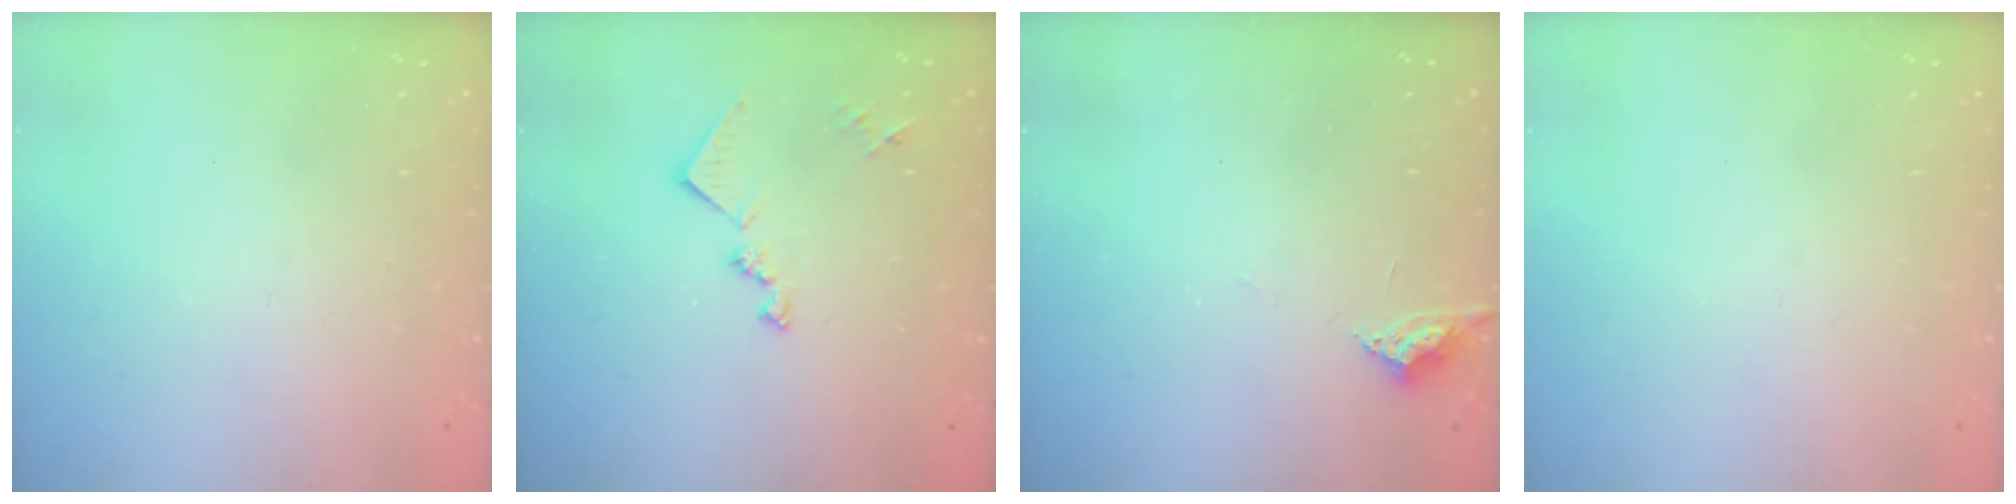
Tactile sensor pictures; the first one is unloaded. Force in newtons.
{"total": 11.5, "press": 11.5, "slide": 0.5}
{"total": 3.7, "press": 3.7, "slide": 0.5}
{"total": 0.0}